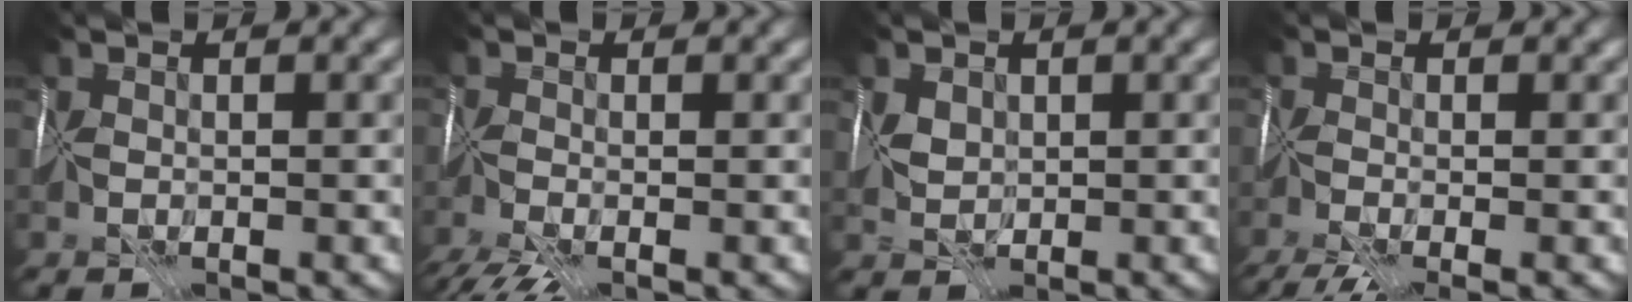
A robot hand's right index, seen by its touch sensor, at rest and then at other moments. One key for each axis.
{"total": 4.2, "fx": -3.1, "fy": 1.2, "fz": 2.5, "tx": -0.053, "ty": -0.029, "tz": -0.048}
{"total": 2.0, "fx": 0.9, "fy": 1.5, "fz": 0.8, "tx": -0.015, "ty": 0.007, "tz": 0.016}
{"total": 5.7, "fx": -3.8, "fy": 1.7, "fz": 3.8, "tx": -0.073, "ty": -0.034, "tz": -0.052}